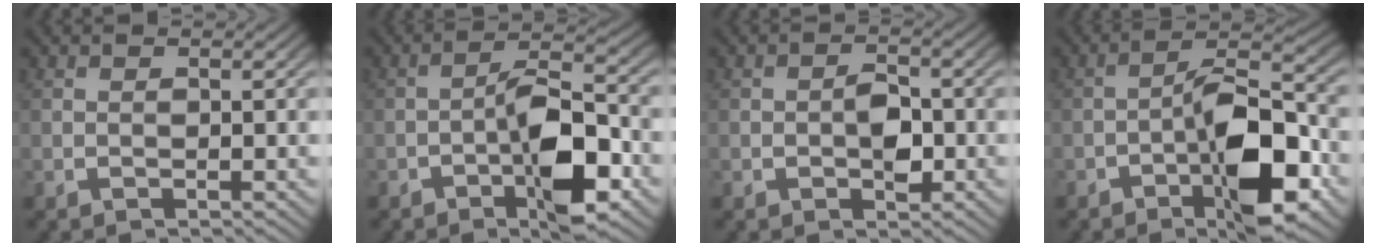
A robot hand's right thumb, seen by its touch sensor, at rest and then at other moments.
{"total": 7.4, "force": [-1.6, 3.7, 6.2], "torque": [-0.105, -0.015, -0.027]}
{"total": 3.1, "force": [-0.4, 2.2, 2.2], "torque": [-0.039, -0.010, 0.001]}
{"total": 9.2, "force": [-2.0, 4.7, 7.7], "torque": [-0.121, -0.015, -0.034]}